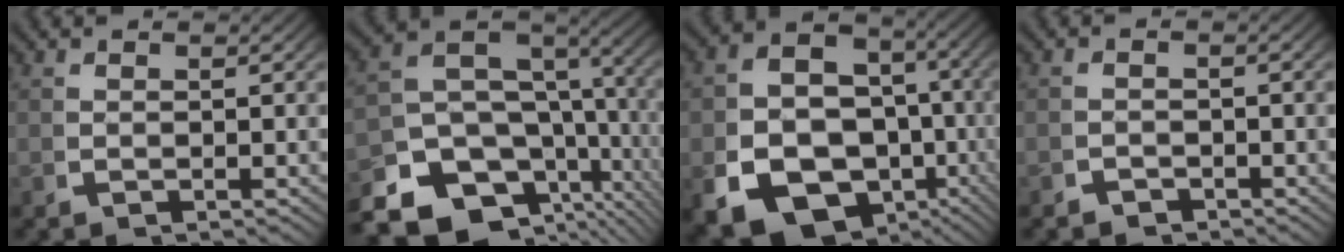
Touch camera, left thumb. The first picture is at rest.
{"total": 14.0, "force": [-4.1, 10.2, 8.7], "torque": [-0.151, -0.039, -0.059]}
{"total": 19.2, "force": [-6.4, 14.7, 10.6], "torque": [-0.230, -0.083, -0.085]}
{"total": 1.9, "force": [-1.6, 0.9, 0.2], "torque": [0.001, -0.008, -0.027]}